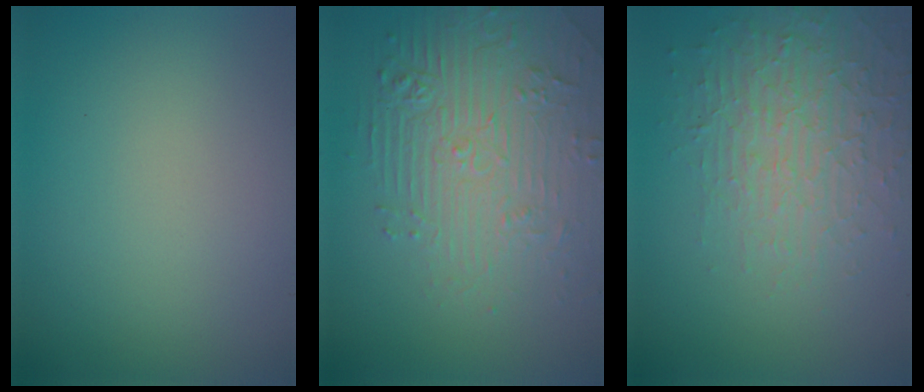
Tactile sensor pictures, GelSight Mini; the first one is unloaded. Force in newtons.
{"total": 4.8, "press": 4.4, "slide": 1.9}
{"total": 4.1, "press": 4.0, "slide": 0.8}